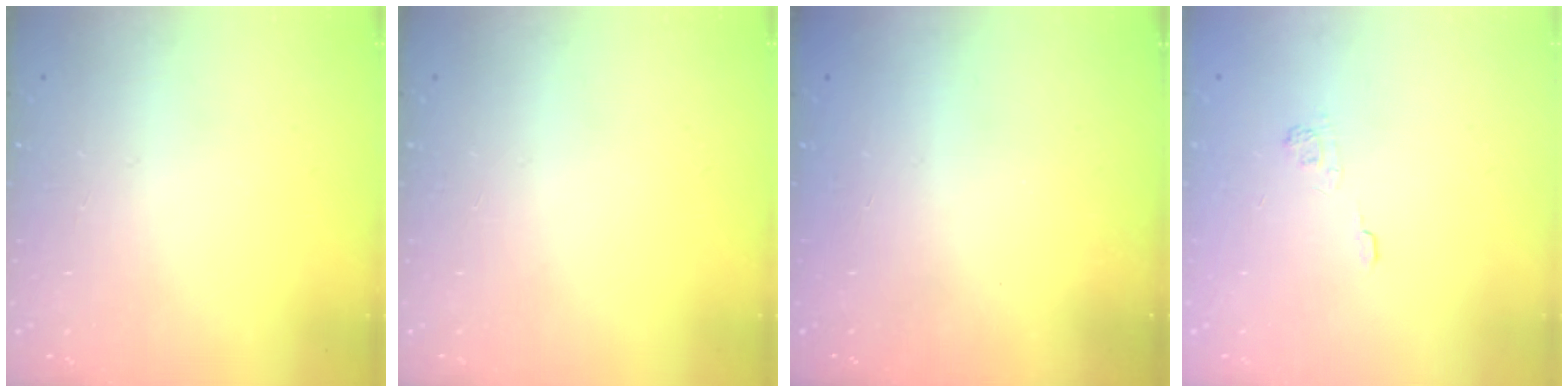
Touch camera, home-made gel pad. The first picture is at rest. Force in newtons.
{"total": 0.0}
{"total": 2.3, "press": 2.2, "slide": 0.8}
{"total": 2.3, "press": 1.8, "slide": 1.3}